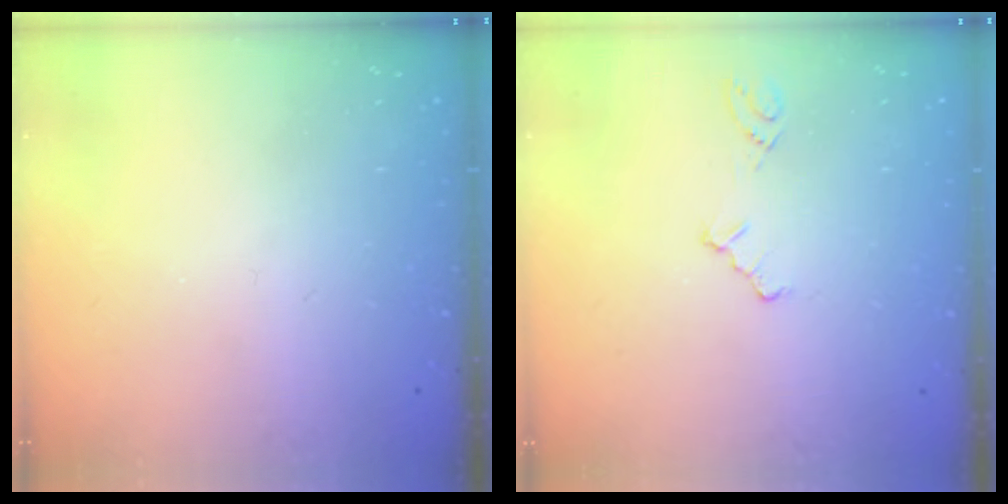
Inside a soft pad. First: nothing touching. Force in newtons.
{"total": 2.4, "press": 2.3, "slide": 0.4}